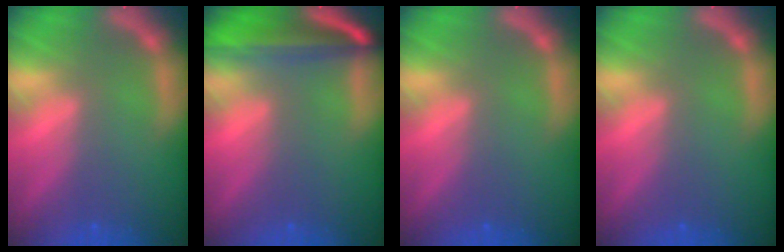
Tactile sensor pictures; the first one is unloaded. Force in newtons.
{"total": 8.6}
{"total": 0.0}
{"total": 0.0}